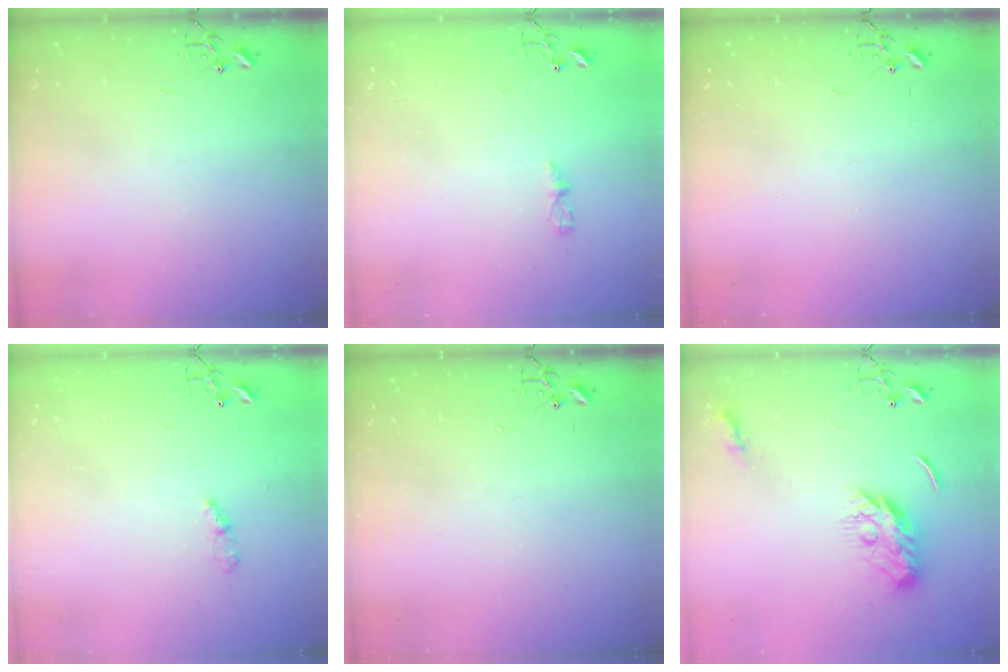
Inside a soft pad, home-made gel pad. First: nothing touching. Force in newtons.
{"total": 4.4, "press": 4.4, "slide": 0.6}
{"total": 0.0}
{"total": 4.2, "press": 4.2, "slide": 0.5}
{"total": 0.0}
{"total": 10.2, "press": 10.2, "slide": 0.1}